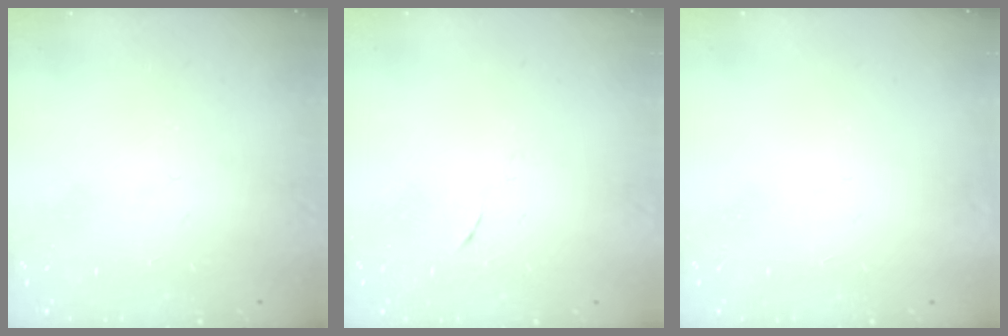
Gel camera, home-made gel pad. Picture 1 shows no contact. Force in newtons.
{"total": 3.9, "press": 3.5, "slide": 1.6}
{"total": 1.5, "press": 1.5, "slide": 0.1}